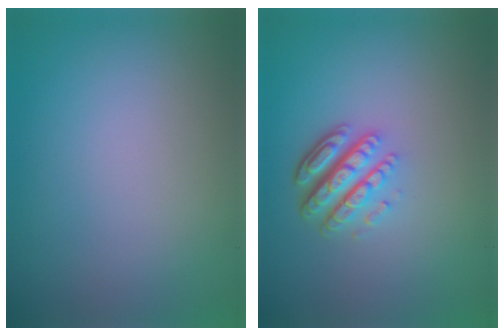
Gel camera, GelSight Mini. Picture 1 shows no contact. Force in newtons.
{"total": 5.0, "press": 3.5, "slide": 3.6}